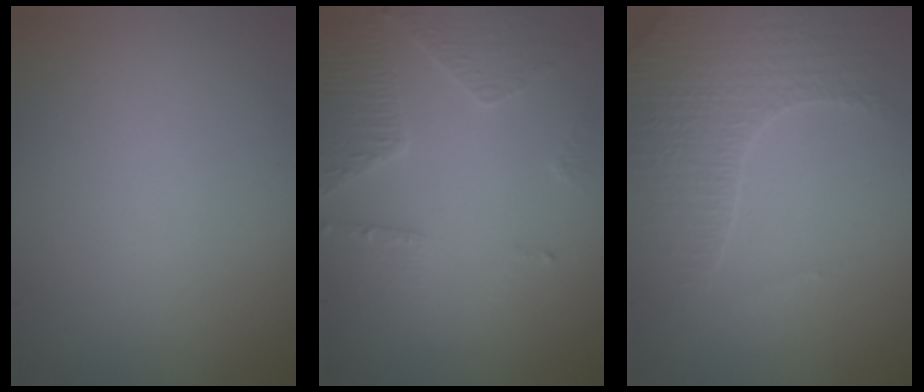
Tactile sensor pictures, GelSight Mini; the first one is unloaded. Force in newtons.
{"total": 3.9, "press": 3.0, "slide": 2.4}
{"total": 4.2, "press": 3.7, "slide": 1.8}